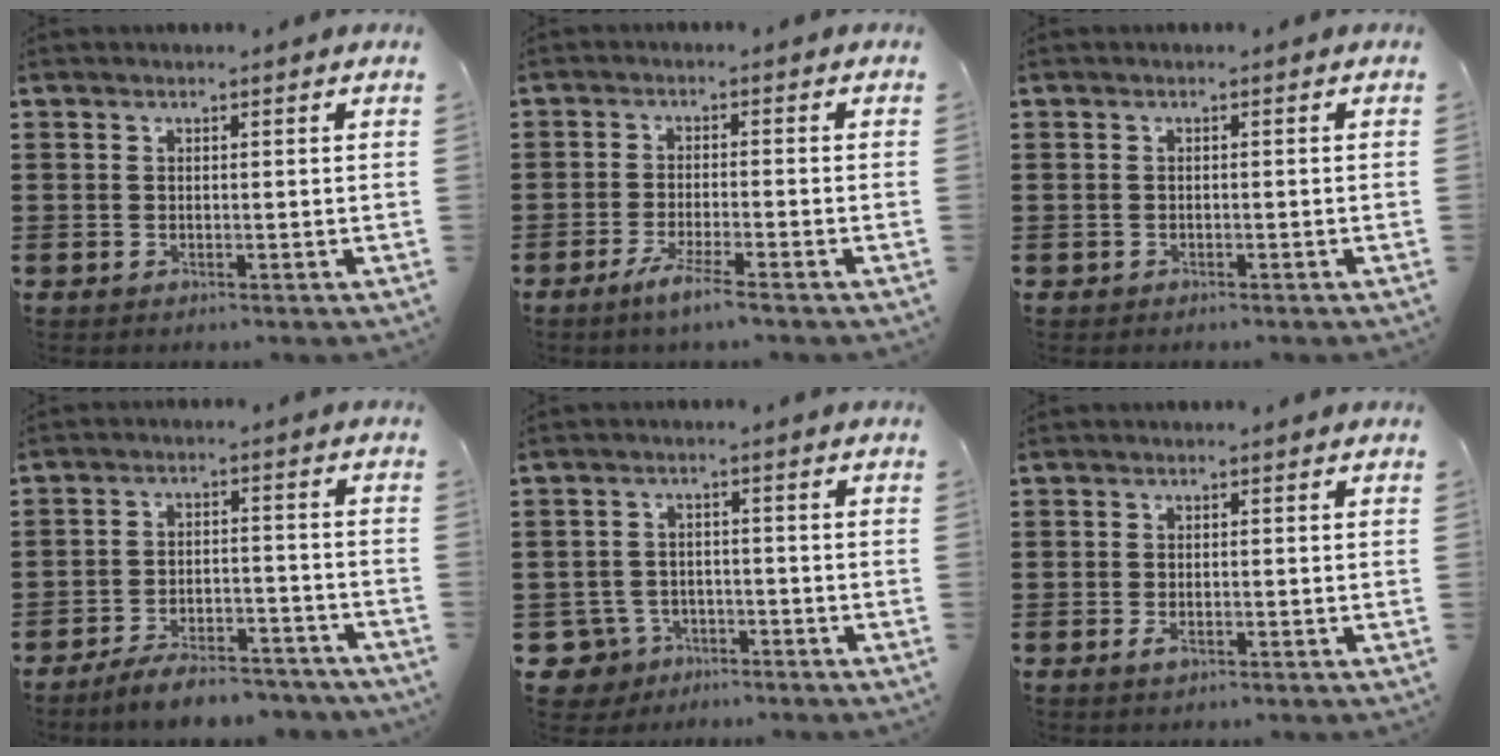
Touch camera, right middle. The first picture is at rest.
{"total": 3.7, "force": [-2.6, -0.2, 2.6], "torque": [-0.048, -0.006, -0.047]}
{"total": 0.5, "force": [-0.5, 0.2, 0.0], "torque": [-0.001, 0.002, -0.011]}
{"total": 6.5, "force": [-6.1, 0.9, 2.0], "torque": [-0.034, 0.008, -0.116]}
{"total": 4.1, "force": [-3.0, 2.6, 1.1], "torque": [-0.062, -0.005, -0.071]}
{"total": 1.4, "force": [-0.7, 0.6, 1.0], "torque": [-0.028, -0.004, -0.015]}